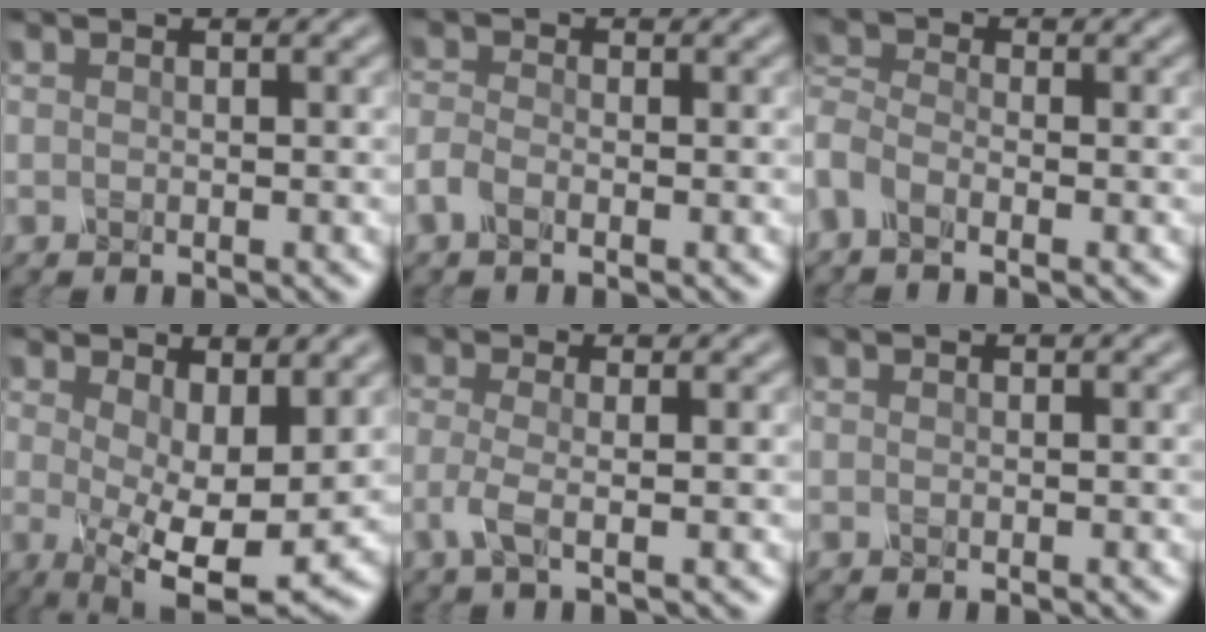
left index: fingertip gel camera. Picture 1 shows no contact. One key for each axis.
{"total": 1.2, "fx": -1.1, "fy": 0.1, "fz": 0.2, "tx": -0.028, "ty": 0.001, "tz": -0.014}
{"total": 1.8, "fx": -1.5, "fy": 0.6, "fz": 0.8, "tx": -0.043, "ty": -0.003, "tz": -0.026}
{"total": 8.2, "fx": -0.1, "fy": 2.8, "fz": 7.8, "tx": -0.138, "ty": -0.015, "tz": 0.020}
{"total": 1.7, "fx": -0.9, "fy": 0.0, "fz": 1.4, "tx": -0.048, "ty": -0.003, "tz": -0.008}
{"total": 0.0}